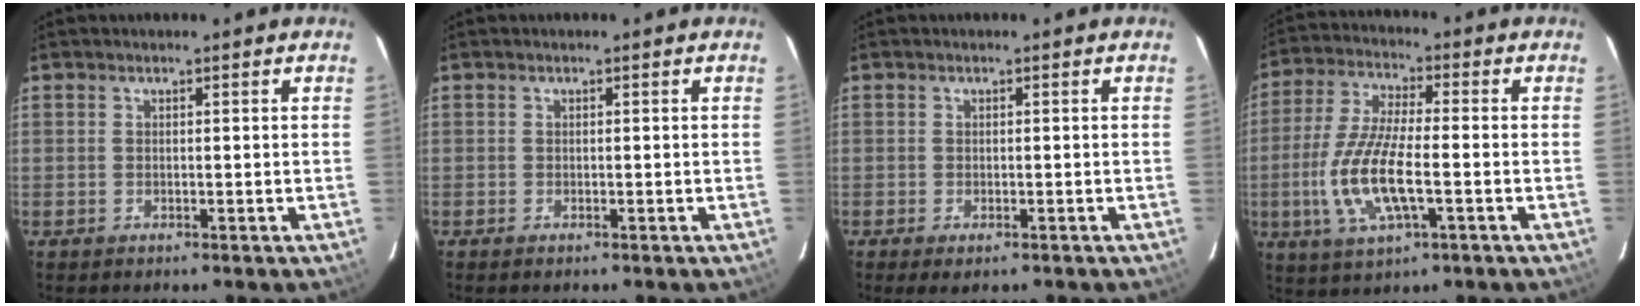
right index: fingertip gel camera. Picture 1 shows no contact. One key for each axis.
{"total": 0.6, "fx": -0.5, "fy": 0.3, "fz": 0.3, "tx": -0.007, "ty": -0.003, "tz": -0.010}
{"total": 0.9, "fx": -0.7, "fy": 0.3, "fz": 0.5, "tx": -0.009, "ty": -0.004, "tz": -0.012}
{"total": 13.1, "fx": -3.2, "fy": 3.9, "fz": 12.1, "tx": -0.257, "ty": -0.006, "tz": -0.063}